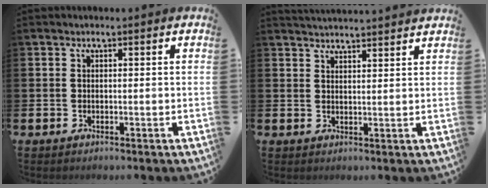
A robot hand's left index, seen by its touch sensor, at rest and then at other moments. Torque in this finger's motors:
{"motor_torque": [0.78, -1.36, 0.15, 0.02]}